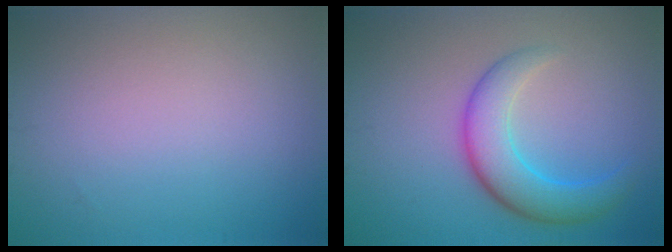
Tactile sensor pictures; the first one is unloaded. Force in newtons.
{"total": 5.1, "press": 5.1, "slide": 0.2}